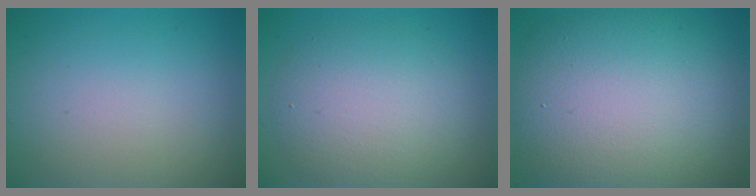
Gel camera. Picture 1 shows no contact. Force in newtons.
{"total": 6.1, "press": 6.1, "slide": 0.3}
{"total": 13.4, "press": 13.3, "slide": 0.8}